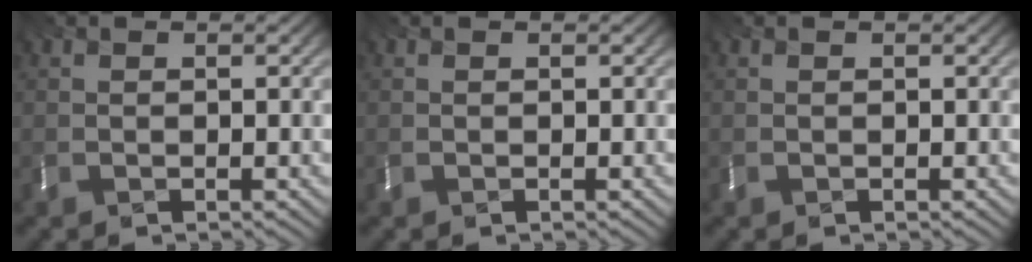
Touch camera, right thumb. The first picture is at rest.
{"total": 0.0}
{"total": 0.0}